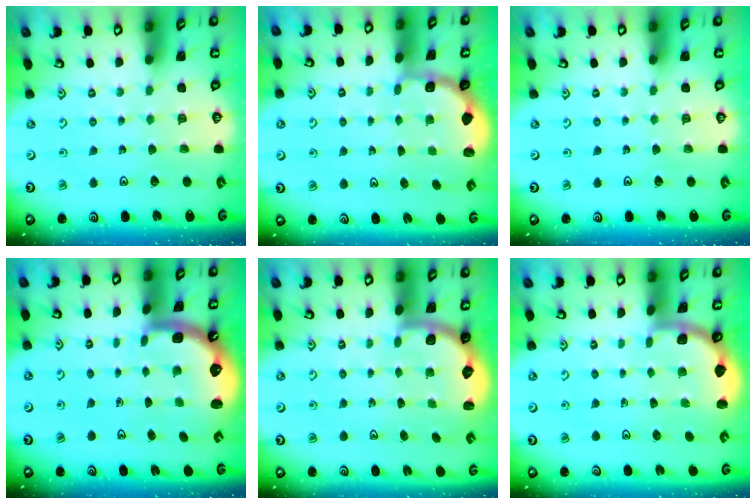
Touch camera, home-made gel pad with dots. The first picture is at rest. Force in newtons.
{"total": 1.8, "press": 1.6, "slide": 0.8}
{"total": 0.0}
{"total": 1.6, "press": 1.5, "slide": 0.6}
{"total": 2.6, "press": 2.3, "slide": 1.2}
{"total": 1.9, "press": 1.9, "slide": 0.0}